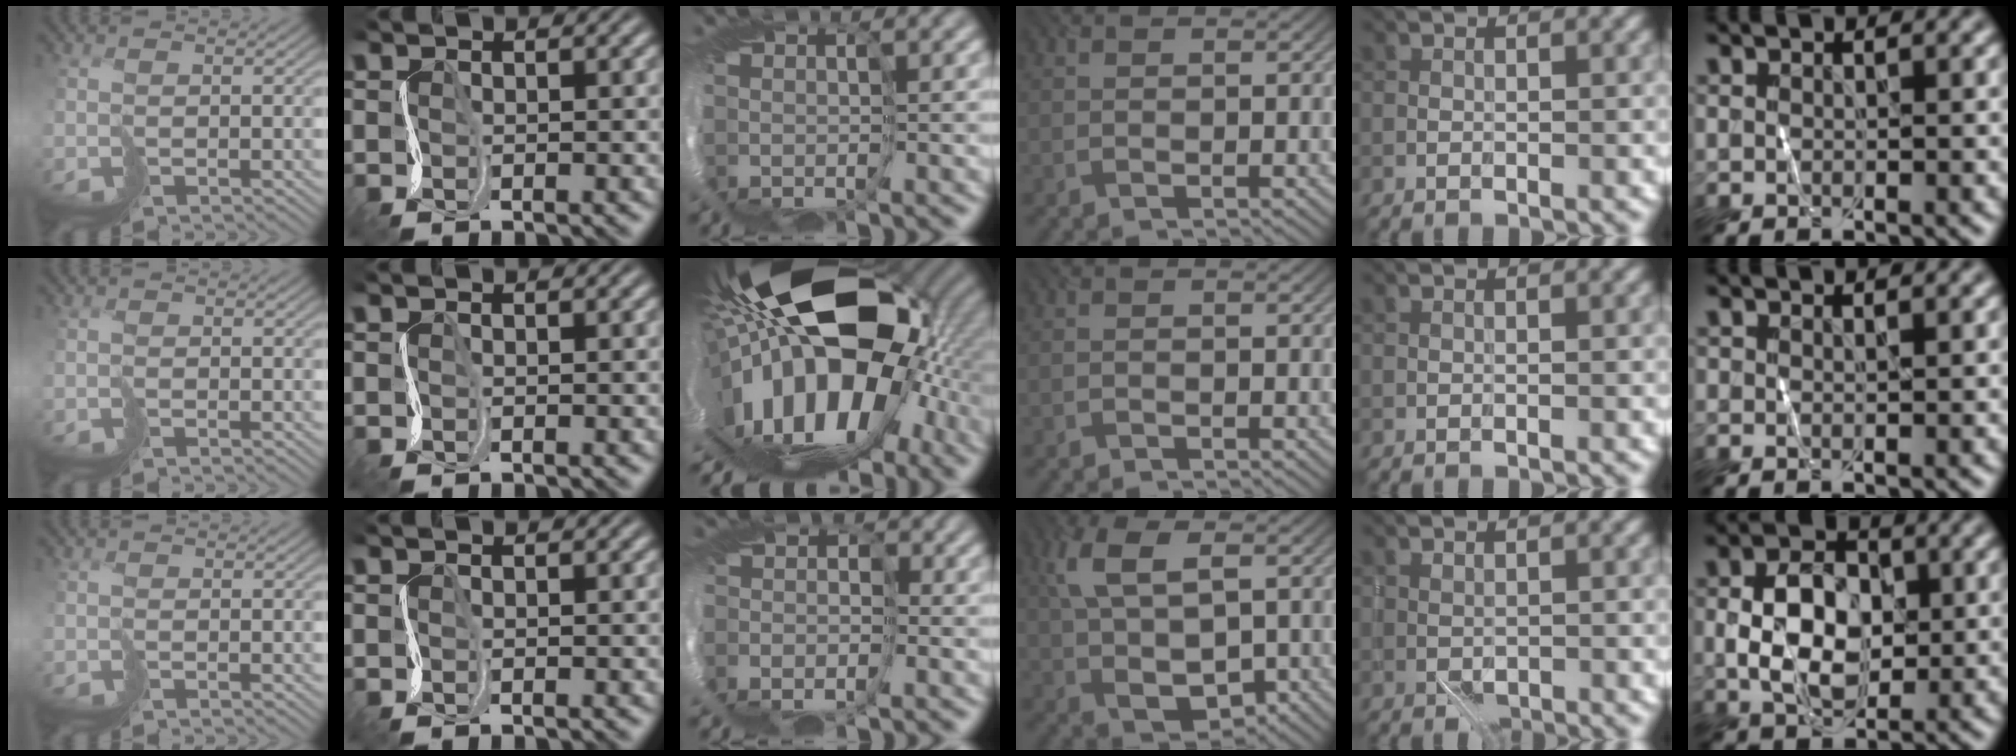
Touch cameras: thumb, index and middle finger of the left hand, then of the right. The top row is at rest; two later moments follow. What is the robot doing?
{"motion": "cut", "object": "paper bag"}